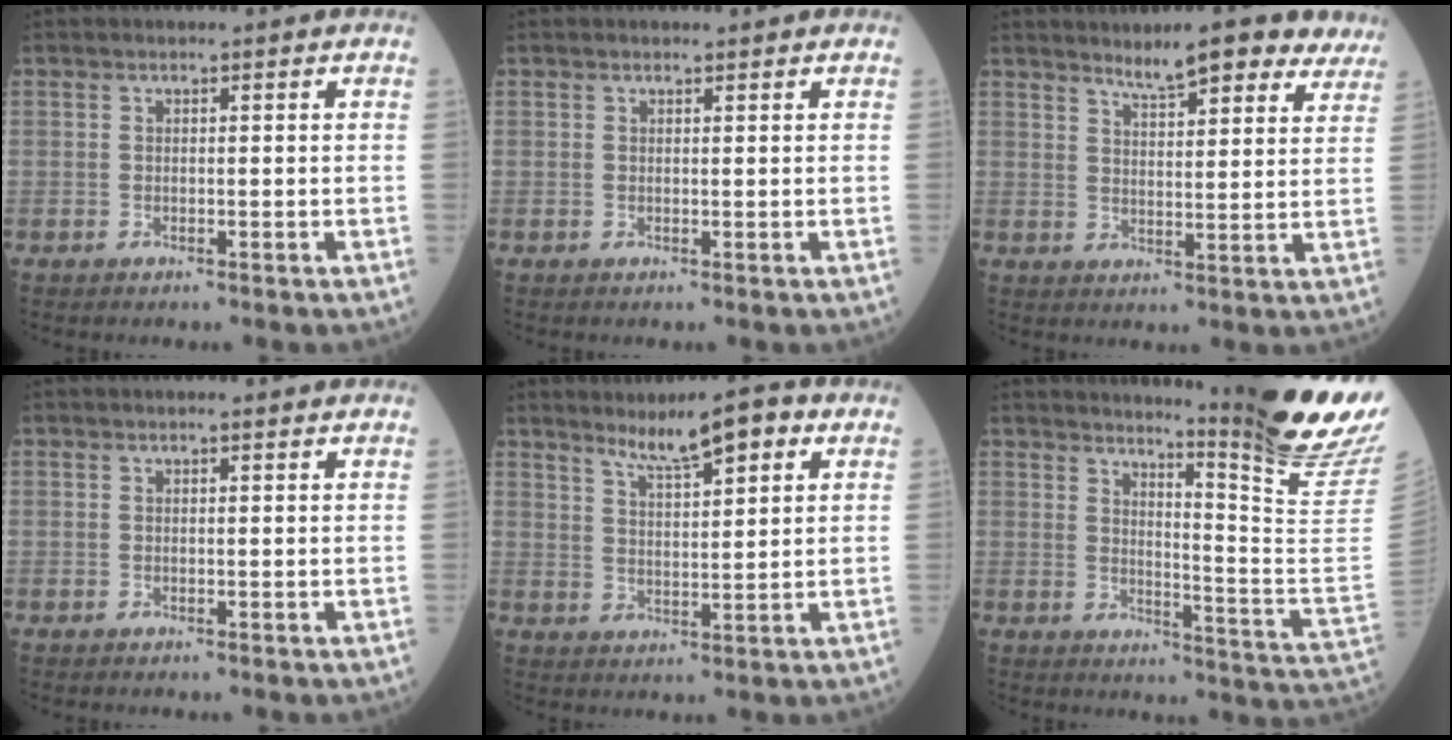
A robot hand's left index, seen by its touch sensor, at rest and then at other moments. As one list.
[{"total": 0.6, "force": [0.6, 0.1, 0.2], "torque": [-0.013, 0.000, 0.008]}, {"total": 10.5, "force": [8.9, 2.1, 5.2], "torque": [-0.057, 0.003, 0.107]}, {"total": 1.0, "force": [0.9, 0.1, 0.5], "torque": [-0.011, 0.006, 0.013]}, {"total": 7.6, "force": [4.8, 1.2, 5.7], "torque": [-0.099, 0.012, 0.083]}, {"total": 17.2, "force": [14.3, -2.7, 9.2], "torque": [-0.137, -0.113, 0.178]}]